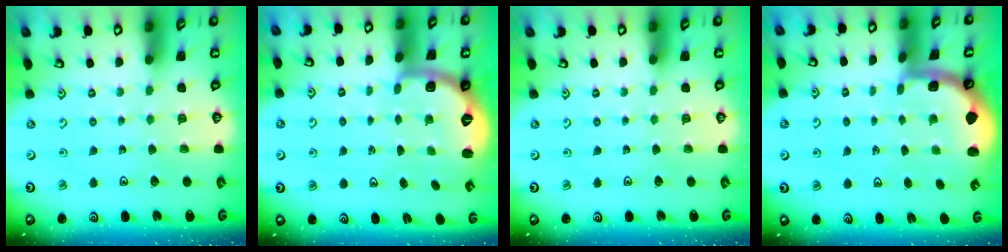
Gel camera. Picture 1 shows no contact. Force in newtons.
{"total": 2.6, "press": 1.5, "slide": 2.1}
{"total": 0.0}
{"total": 1.5, "press": 1.5, "slide": 0.2}